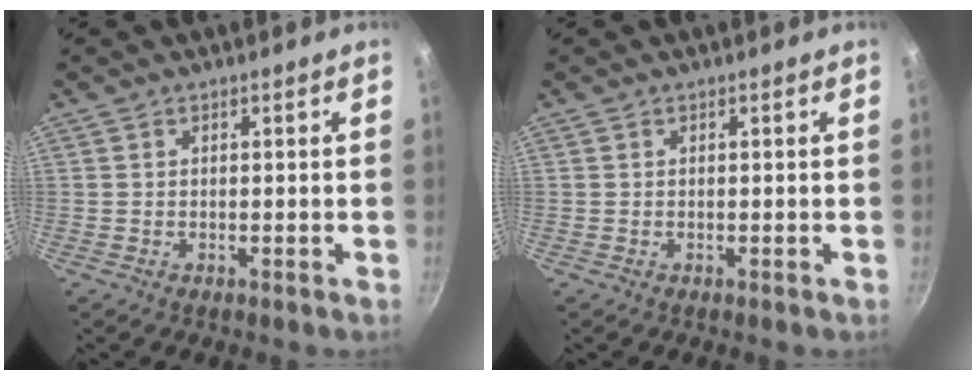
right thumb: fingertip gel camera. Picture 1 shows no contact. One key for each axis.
{"total": 0.0}